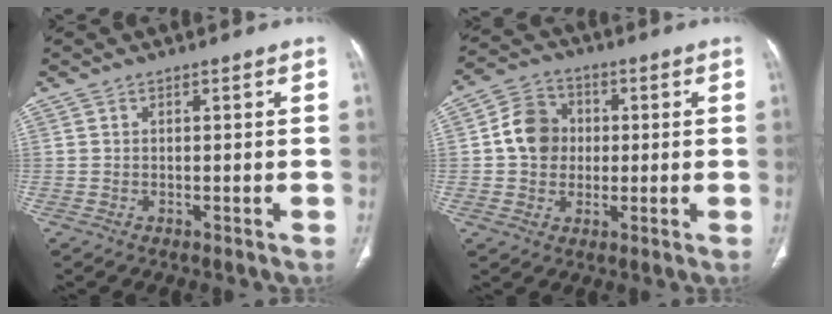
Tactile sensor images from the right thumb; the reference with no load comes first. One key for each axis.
{"total": 8.9, "fx": 0.5, "fy": 7.8, "fz": 4.4, "tx": -0.053, "ty": 0.014, "tz": -0.001}